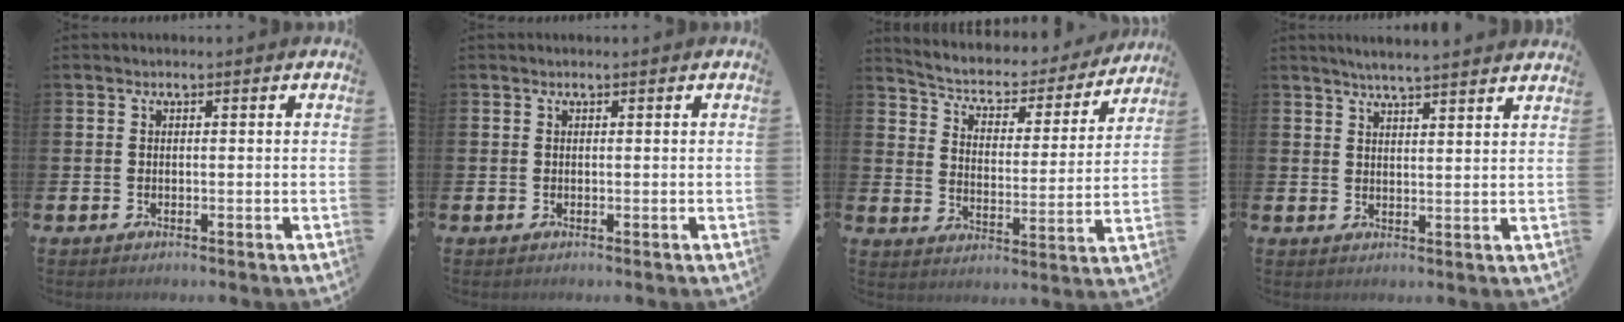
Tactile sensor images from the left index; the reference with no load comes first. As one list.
[{"total": 0.0}, {"total": 5.0, "force": [4.4, 1.9, 1.2], "torque": [-0.056, -0.035, 0.068]}, {"total": 4.4, "force": [4.3, -0.6, 0.7], "torque": [-0.022, -0.019, 0.075]}]